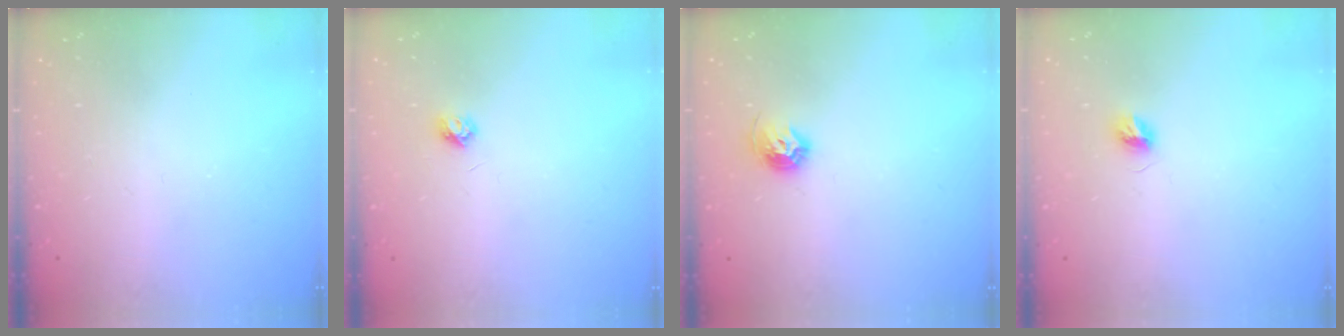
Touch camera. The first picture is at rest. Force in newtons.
{"total": 3.7, "press": 3.7, "slide": 0.5}
{"total": 8.4, "press": 8.3, "slide": 0.9}
{"total": 5.0, "press": 5.0, "slide": 0.6}